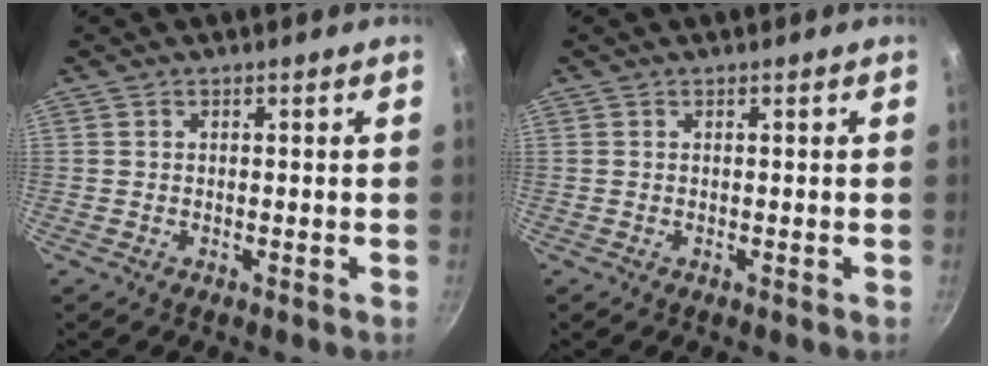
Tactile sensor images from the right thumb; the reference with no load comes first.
{"total": 0.0}